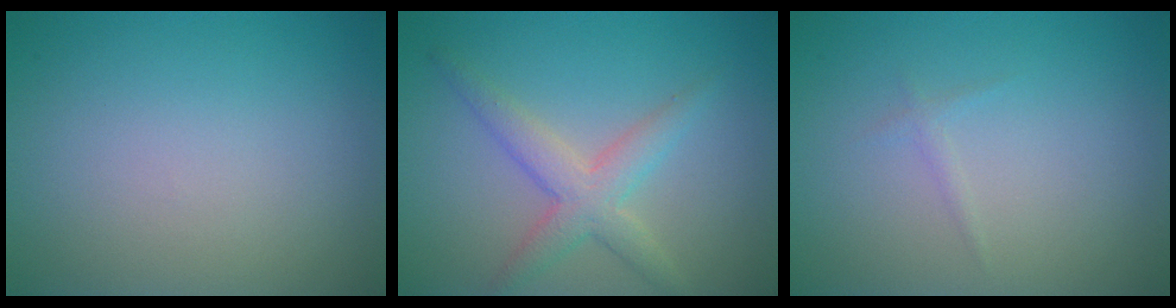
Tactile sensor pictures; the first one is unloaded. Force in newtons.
{"total": 3.5, "press": 3.5, "slide": 0.1}
{"total": 0.6, "press": 0.6, "slide": 0.1}